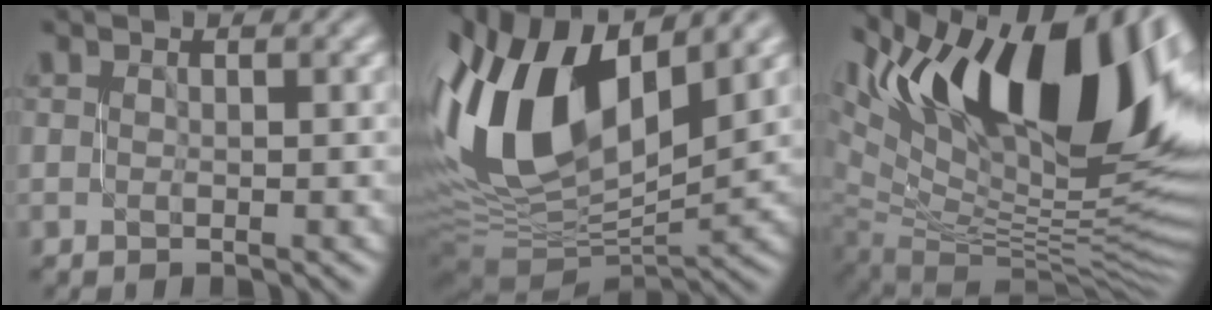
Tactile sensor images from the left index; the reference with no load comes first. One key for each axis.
{"total": 13.8, "fx": 4.0, "fy": 7.8, "fz": 10.7, "tx": -0.212, "ty": 0.013, "tz": 0.069}
{"total": 18.9, "fx": 8.0, "fy": 9.2, "fz": 14.5, "tx": -0.225, "ty": 0.032, "tz": 0.147}